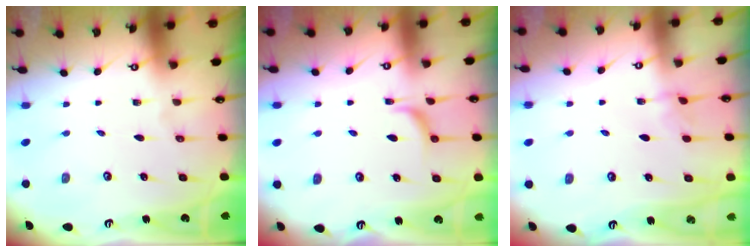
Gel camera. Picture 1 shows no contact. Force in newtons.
{"total": 2.2, "press": 2.1, "slide": 0.7}
{"total": 3.4, "press": 3.4, "slide": 0.1}